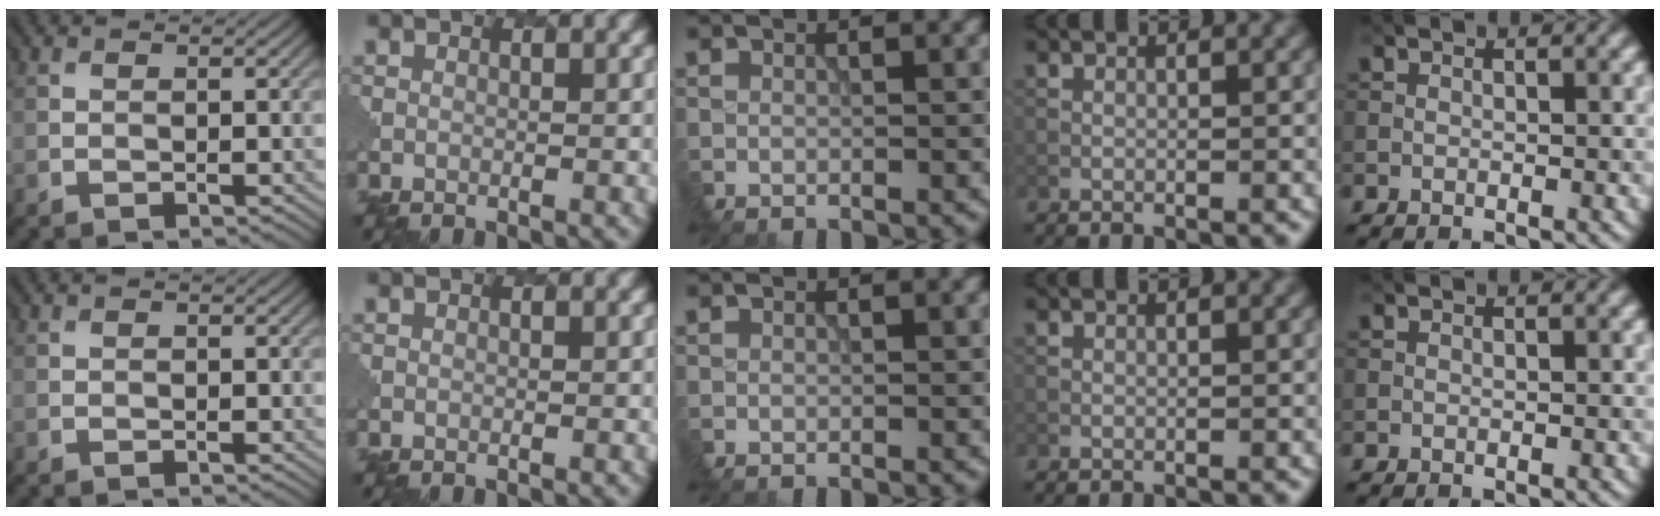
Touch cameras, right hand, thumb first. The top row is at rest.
{}